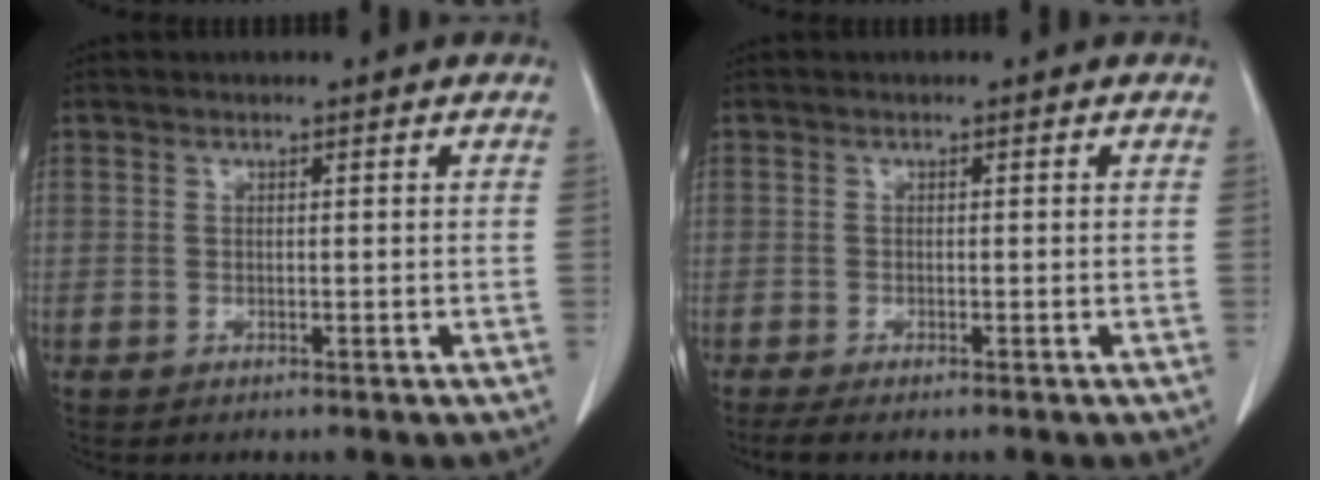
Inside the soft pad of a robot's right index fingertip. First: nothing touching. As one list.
[{"total": 2.5, "force": [-2.0, 0.2, 1.4], "torque": [-0.025, -0.009, -0.030]}]